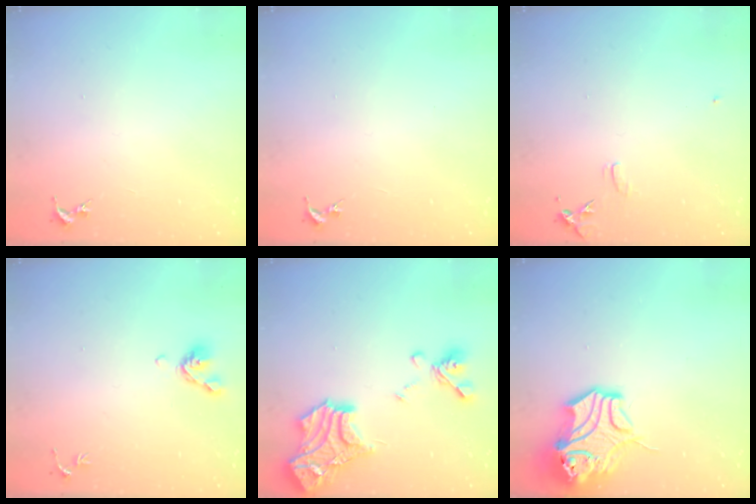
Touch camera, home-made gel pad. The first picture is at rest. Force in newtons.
{"total": 0.0}
{"total": 6.3, "press": 6.2, "slide": 0.7}
{"total": 6.5, "press": 6.4, "slide": 1.3}
{"total": 22.9, "press": 22.8, "slide": 2.3}
{"total": 14.2, "press": 14.1, "slide": 1.9}